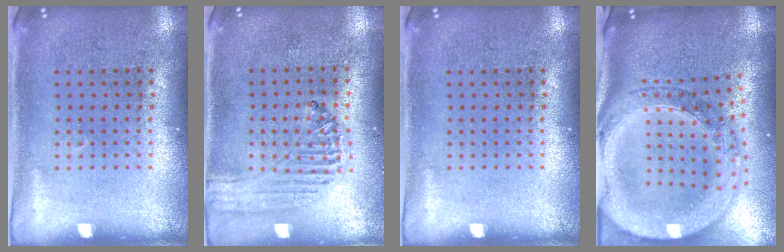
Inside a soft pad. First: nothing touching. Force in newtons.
{"total": 0.5, "press": 0.5, "slide": 0.2}
{"total": 0.0}
{"total": 3.9, "press": 3.1, "slide": 2.4}